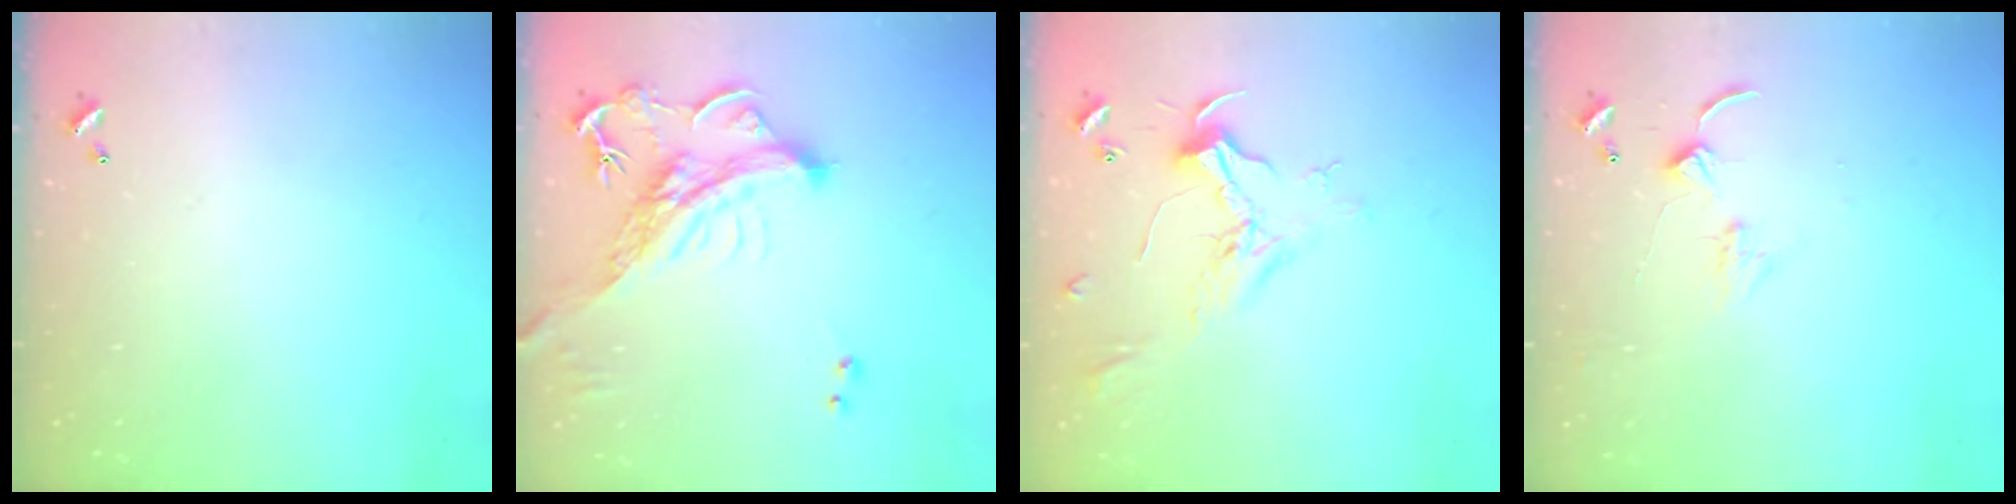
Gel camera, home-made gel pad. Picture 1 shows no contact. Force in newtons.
{"total": 3.5, "press": 3.2, "slide": 1.4}
{"total": 2.4, "press": 2.3, "slide": 0.8}
{"total": 2.4, "press": 2.3, "slide": 0.4}